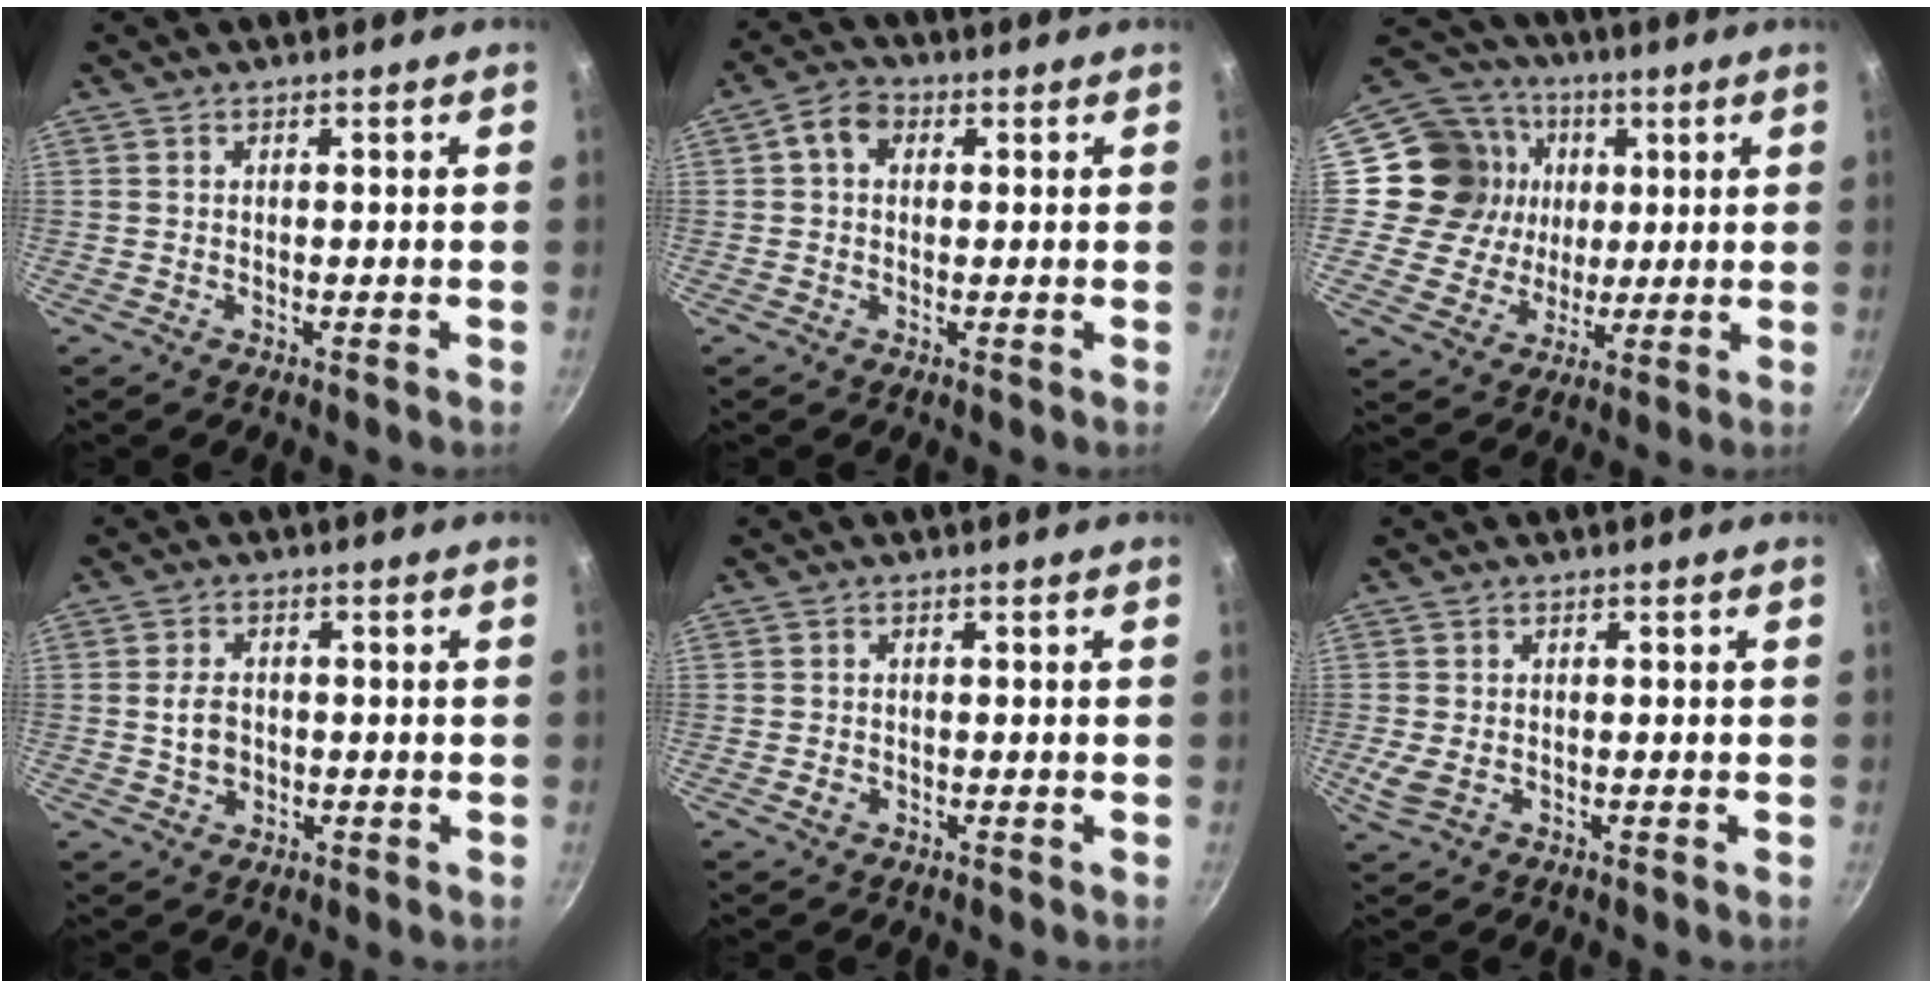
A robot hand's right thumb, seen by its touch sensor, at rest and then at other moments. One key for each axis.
{"total": 5.0, "fx": 1.2, "fy": 3.7, "fz": 3.1, "tx": -0.046, "ty": 0.009, "tz": 0.010}
{"total": 15.6, "fx": 2.4, "fy": 14.5, "fz": 5.4, "tx": -0.071, "ty": 0.012, "tz": 0.033}
{"total": 4.2, "fx": -0.4, "fy": 3.1, "fz": 2.8, "tx": -0.041, "ty": 0.007, "tz": -0.007}
{"total": 1.5, "fx": -0.6, "fy": 1.2, "fz": 0.7, "tx": -0.010, "ty": 0.003, "tz": -0.008}
{"total": 3.5, "fx": -0.8, "fy": 2.3, "fz": 2.5, "tx": -0.051, "ty": -0.005, "tz": -0.013}